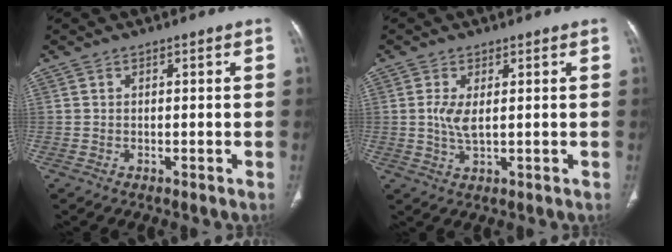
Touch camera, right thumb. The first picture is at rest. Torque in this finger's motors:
{"motor_torque": [2.75, 2.26, -0.24, -0.09, 0.02]}